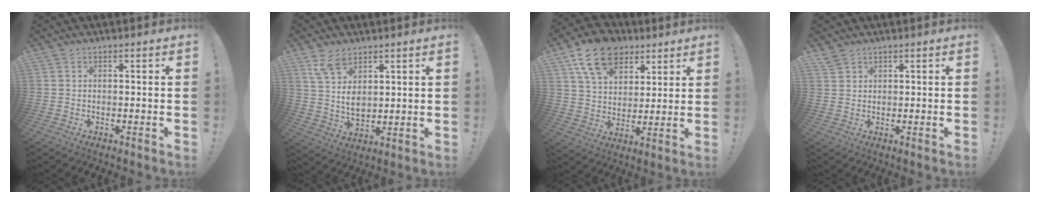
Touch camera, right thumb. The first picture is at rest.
{"total": 8.8, "force": [5.2, 5.1, 4.9], "torque": [-0.083, -0.030, 0.102]}
{"total": 15.5, "force": [8.7, 10.5, 7.4], "torque": [-0.113, -0.042, 0.163]}
{"total": 2.3, "force": [2.0, 1.1, 0.5], "torque": [-0.003, -0.011, 0.037]}